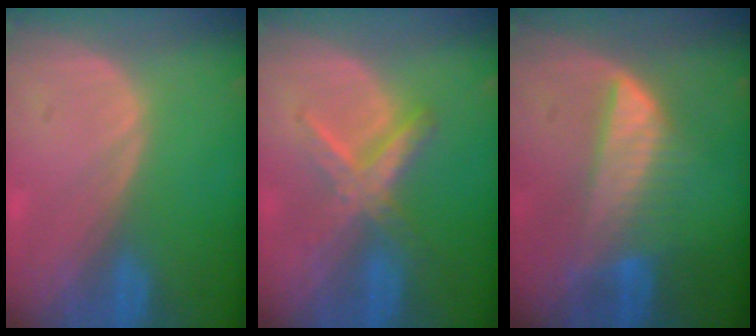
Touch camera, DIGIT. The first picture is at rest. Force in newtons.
{"total": 5.6, "press": 5.6, "slide": 0.0}
{"total": 6.4, "press": 6.3, "slide": 1.0}